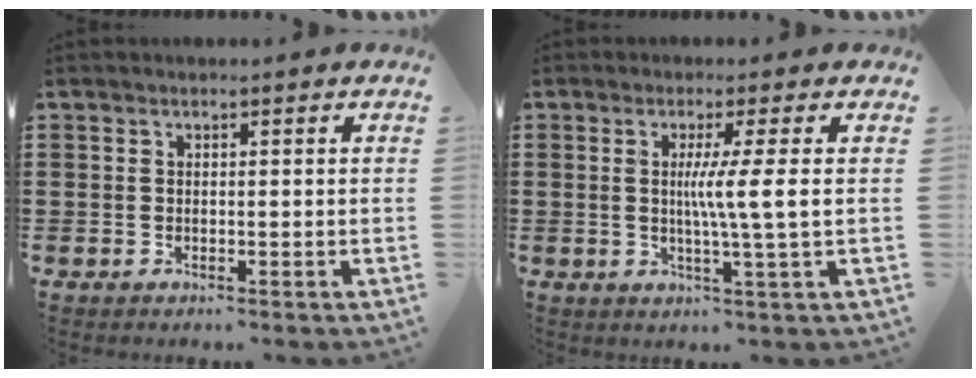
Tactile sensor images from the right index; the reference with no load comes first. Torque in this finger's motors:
{"motor_torque": [1.27, 0.06, 0.58, 0.15]}